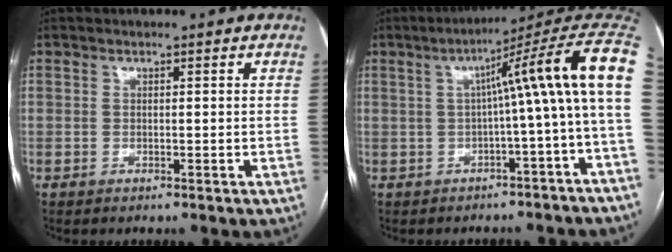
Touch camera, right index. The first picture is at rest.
{"total": 13.0, "force": [0.9, -0.5, 12.9], "torque": [-0.168, 0.045, 0.004]}